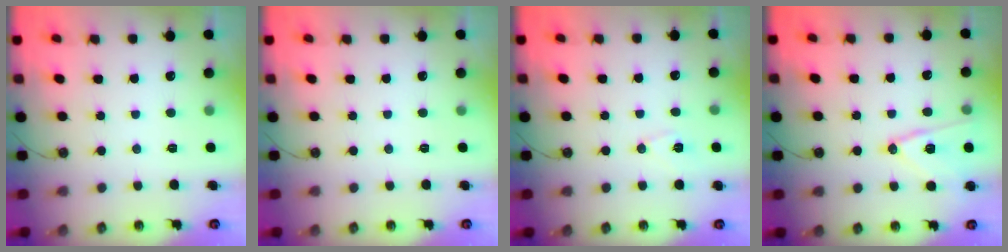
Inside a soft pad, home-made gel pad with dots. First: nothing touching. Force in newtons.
{"total": 0.0}
{"total": 6.6, "press": 5.5, "slide": 3.6}
{"total": 12.8, "press": 12.8, "slide": 0.5}